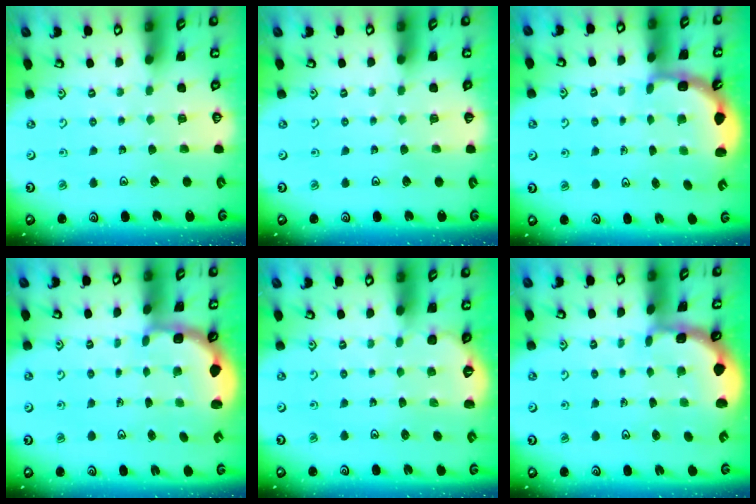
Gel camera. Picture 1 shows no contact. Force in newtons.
{"total": 0.0}
{"total": 3.3, "press": 2.5, "slide": 2.2}
{"total": 2.9, "press": 2.0, "slide": 2.1}
{"total": 1.9, "press": 0.7, "slide": 1.8}
{"total": 1.9, "press": 1.9, "slide": 0.2}